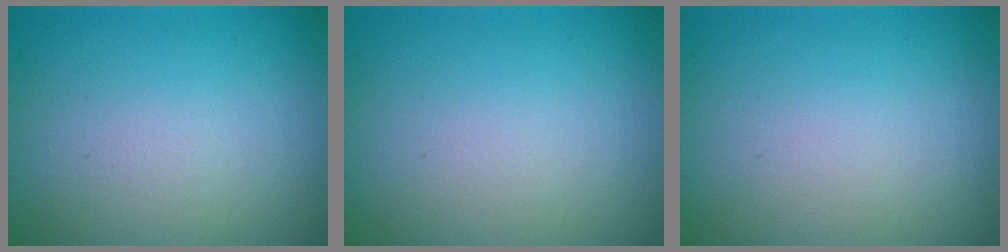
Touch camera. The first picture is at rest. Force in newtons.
{"total": 0.0}
{"total": 0.0}